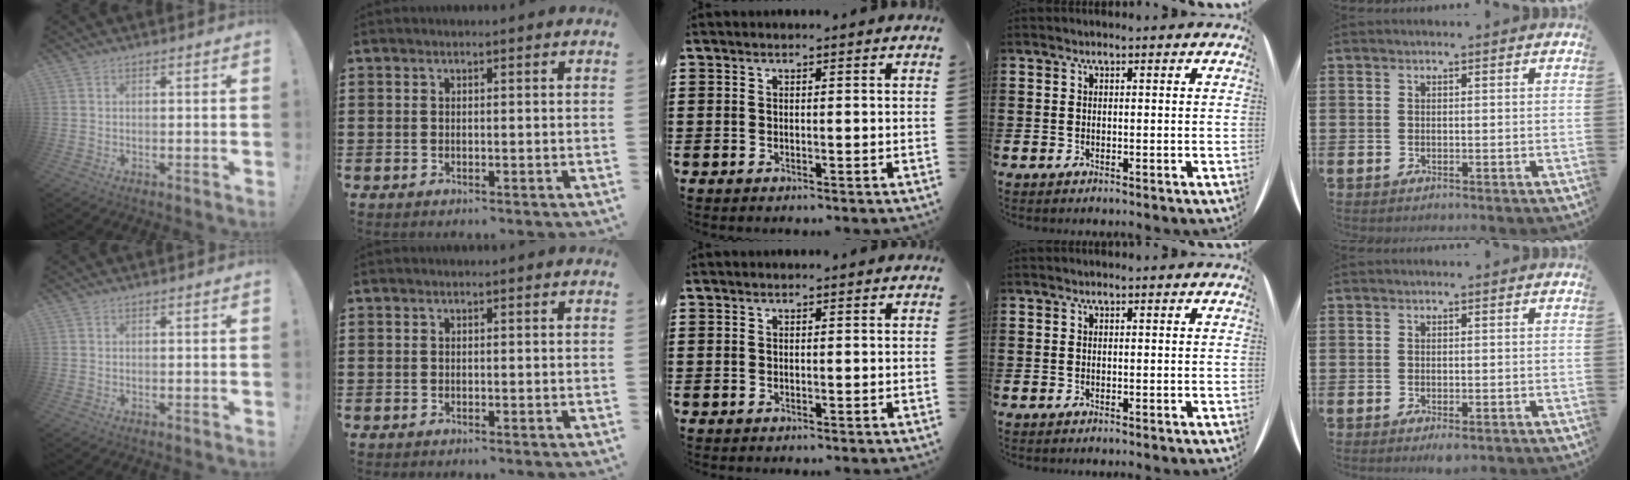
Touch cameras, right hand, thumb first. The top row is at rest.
{"little": {"total": 1.0, "force": [-0.3, 0.3, 0.9], "torque": [-0.017, -0.001, -0.005]}}